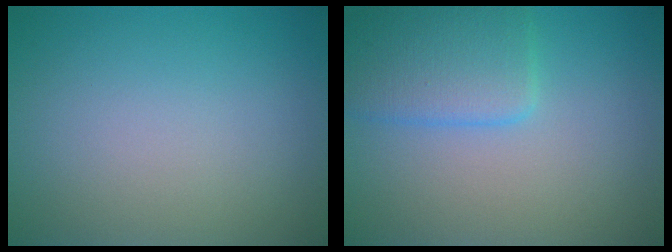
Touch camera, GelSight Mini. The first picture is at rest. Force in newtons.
{"total": 4.2, "press": 4.1, "slide": 0.1}